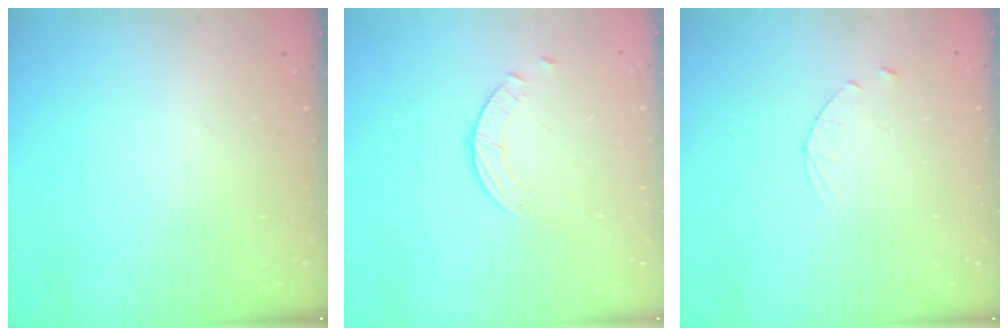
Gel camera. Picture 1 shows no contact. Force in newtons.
{"total": 1.8, "press": 1.8, "slide": 0.2}
{"total": 3.1, "press": 3.1, "slide": 0.3}